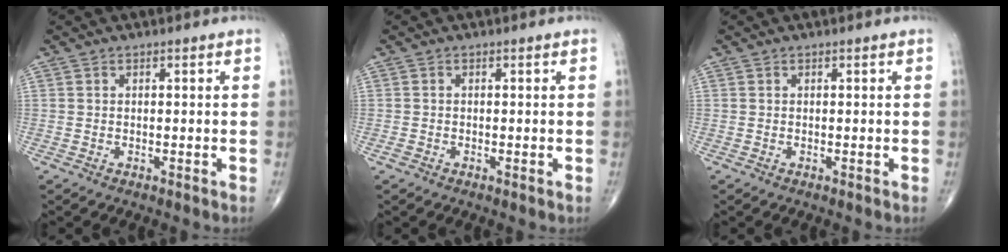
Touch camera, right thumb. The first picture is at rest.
{"total": 1.0, "force": [-0.5, 0.5, 0.7], "torque": [-0.014, -0.002, -0.010]}
{"total": 0.0}